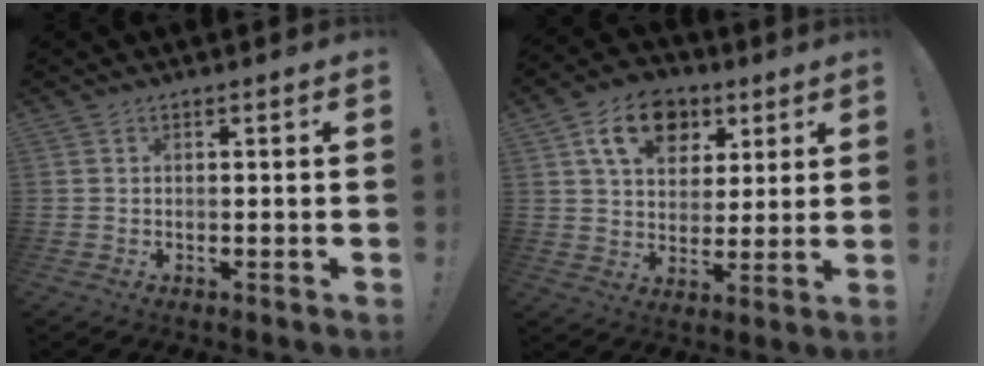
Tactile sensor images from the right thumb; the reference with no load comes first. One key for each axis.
{"total": 14.7, "fx": 6.8, "fy": 10.5, "fz": 7.7, "tx": -0.113, "ty": -0.019, "tz": 0.128}